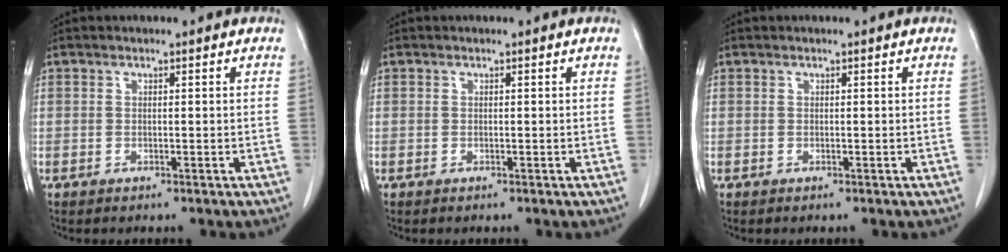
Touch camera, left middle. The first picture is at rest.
{"total": 0.0}
{"total": 0.0}